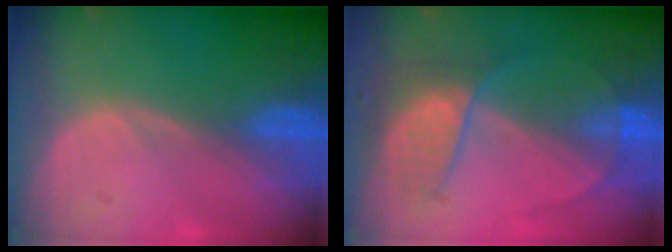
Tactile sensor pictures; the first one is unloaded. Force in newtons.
{"total": 7.1, "press": 6.1, "slide": 3.6}